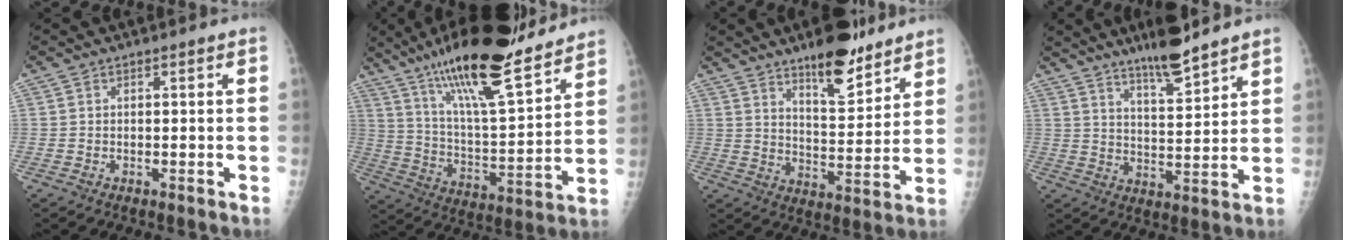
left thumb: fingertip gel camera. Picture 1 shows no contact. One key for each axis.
{"total": 23.8, "fx": 18.0, "fy": 4.7, "fz": 14.8, "tx": -0.225, "ty": -0.077, "tz": 0.306}
{"total": 13.0, "fx": 9.4, "fy": 4.2, "fz": 7.9, "tx": -0.092, "ty": -0.068, "tz": 0.151}
{"total": 9.5, "fx": 7.5, "fy": 1.3, "fz": 5.6, "tx": -0.083, "ty": -0.053, "tz": 0.131}